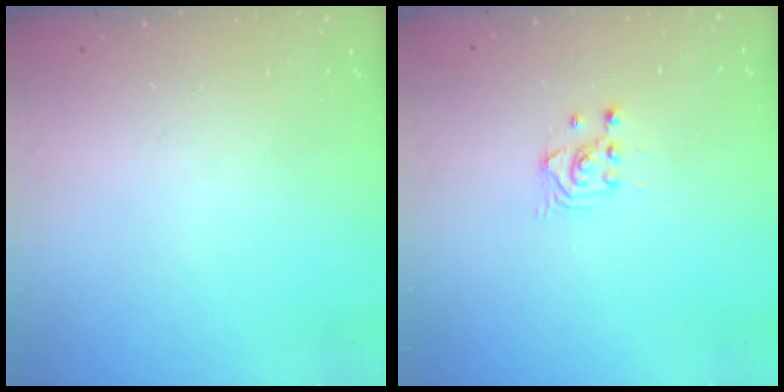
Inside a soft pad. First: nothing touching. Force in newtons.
{"total": 2.7, "press": 2.7, "slide": 0.2}